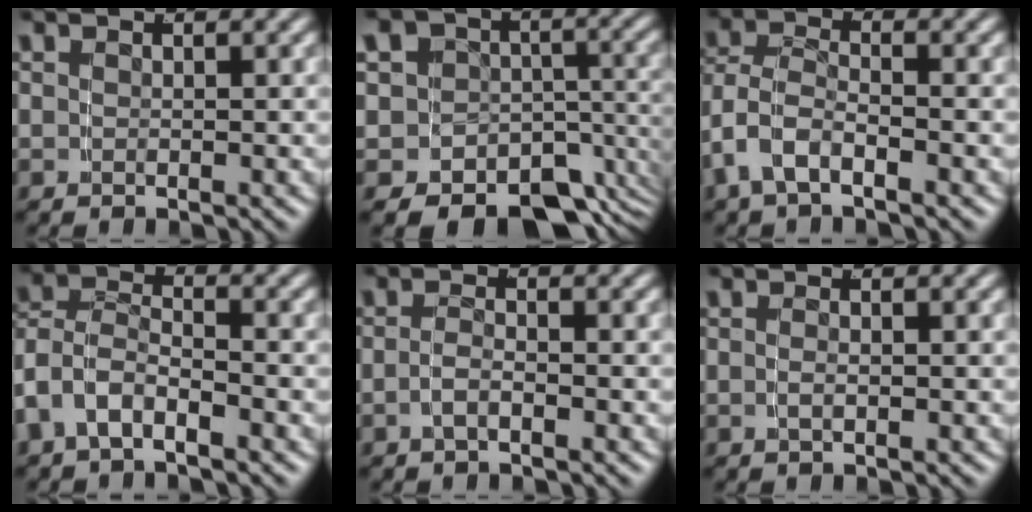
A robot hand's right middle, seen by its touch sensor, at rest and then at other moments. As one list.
[{"total": 18.3, "force": [-7.4, 15.3, 6.8], "torque": [-0.176, -0.080, -0.114]}, {"total": 4.0, "force": [-1.3, 2.8, 2.5], "torque": [-0.069, -0.021, -0.017]}, {"total": 6.4, "force": [-2.1, 5.3, 2.9], "torque": [-0.087, -0.023, -0.042]}, {"total": 1.6, "force": [-1.2, -0.1, 1.0], "torque": [-0.025, -0.008, -0.019]}, {"total": 0.8, "force": [-0.5, -0.4, 0.5], "torque": [-0.016, -0.008, -0.004]}]